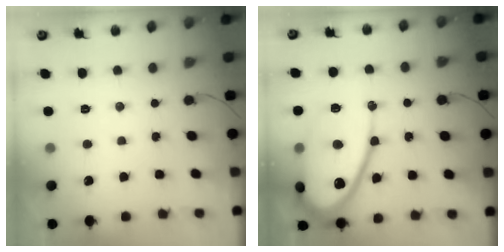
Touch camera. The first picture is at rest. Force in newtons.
{"total": 20.0, "press": 20.0, "slide": 1.8}